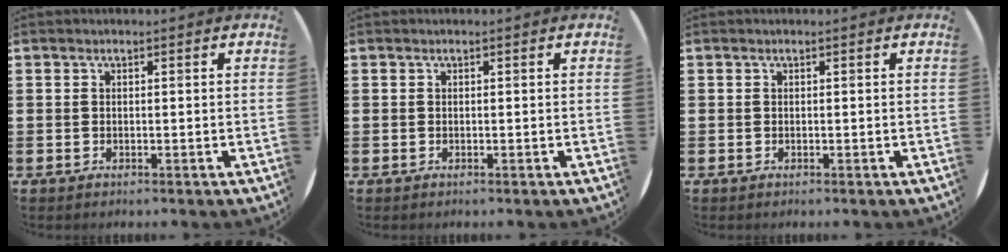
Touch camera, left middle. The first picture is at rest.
{"total": 0.0}
{"total": 0.0}